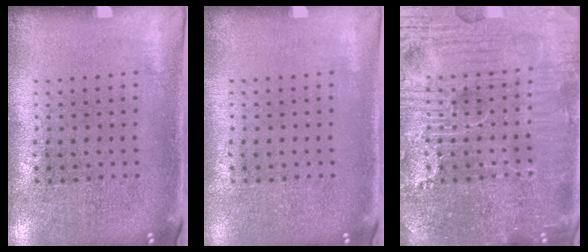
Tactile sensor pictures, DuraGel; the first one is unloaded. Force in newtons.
{"total": 0.0}
{"total": 7.9, "press": 7.8, "slide": 0.9}